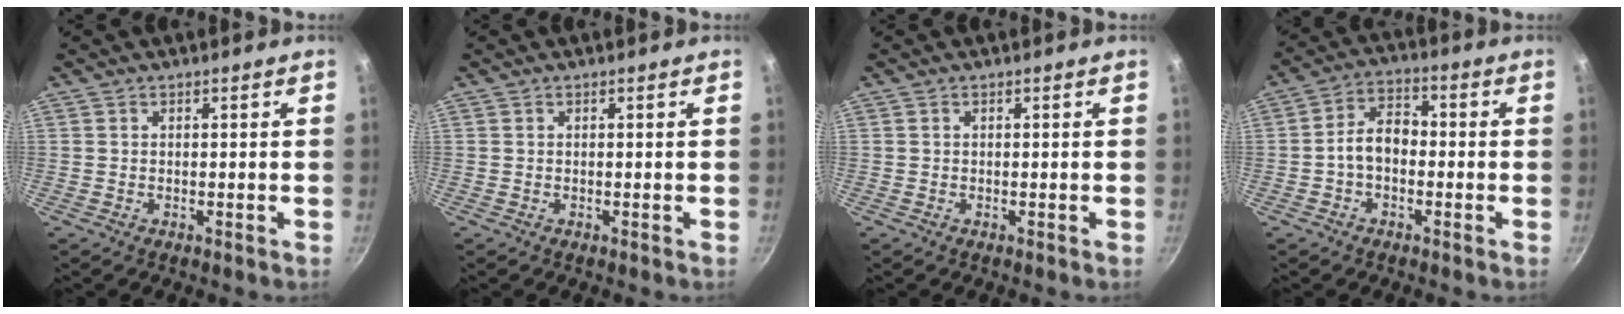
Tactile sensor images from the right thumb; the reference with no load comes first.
{"total": 0.0}
{"total": 0.0}
{"total": 6.7, "force": [-1.3, 4.5, 4.8], "torque": [-0.061, 0.032, -0.034]}